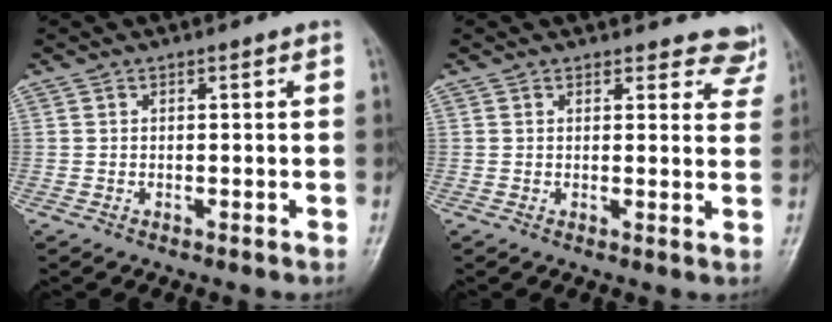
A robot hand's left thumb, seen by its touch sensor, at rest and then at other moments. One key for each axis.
{"total": 6.6, "fx": 6.1, "fy": 2.5, "fz": 0.0, "tx": 0.049, "ty": -0.034, "tz": 0.039}